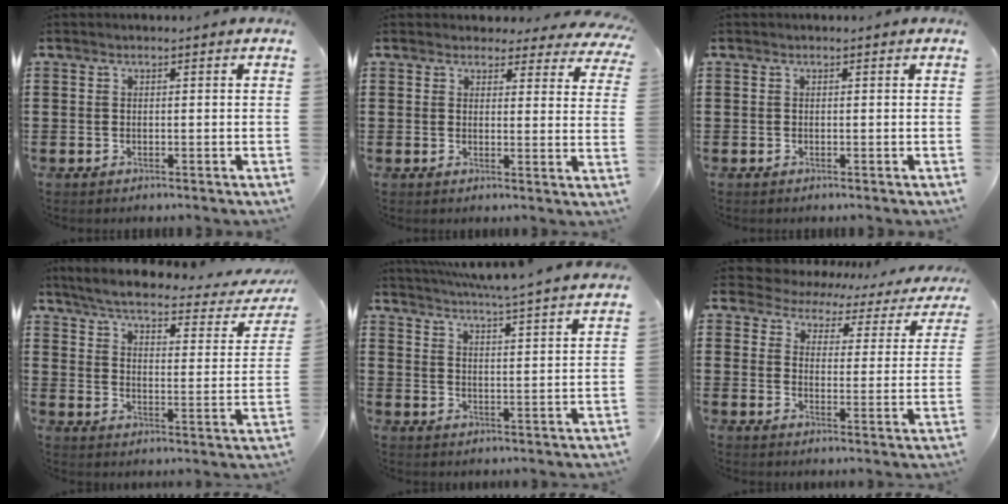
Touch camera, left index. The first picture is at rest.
{"total": 3.4, "force": [3.2, 1.0, 0.7], "torque": [-0.020, -0.011, 0.057]}
{"total": 0.0}
{"total": 4.4, "force": [3.8, 0.0, 2.2], "torque": [-0.065, -0.030, 0.057]}
{"total": 4.6, "force": [4.2, -1.2, 1.3], "torque": [-0.044, -0.039, 0.066]}
{"total": 3.7, "force": [3.4, 1.4, 0.2], "torque": [-0.034, -0.024, 0.053]}